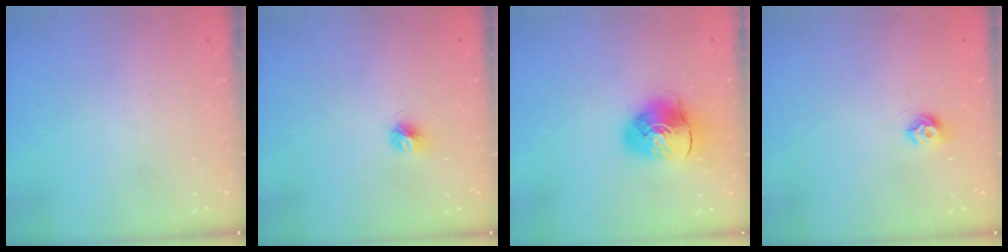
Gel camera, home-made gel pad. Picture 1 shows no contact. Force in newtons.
{"total": 4.5, "press": 4.5, "slide": 0.4}
{"total": 8.9, "press": 8.9, "slide": 1.2}
{"total": 7.6, "press": 7.6, "slide": 0.8}